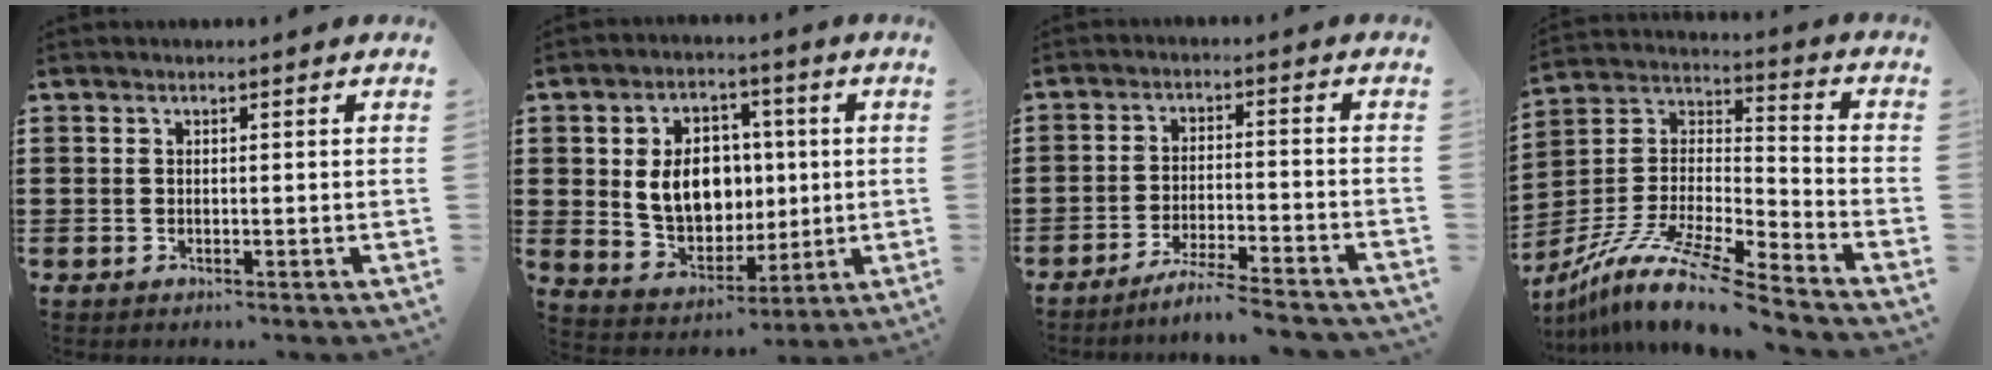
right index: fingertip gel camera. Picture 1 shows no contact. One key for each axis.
{"total": 9.6, "fx": 1.0, "fy": 7.3, "fz": 6.2, "tx": -0.121, "ty": 0.014, "tz": 0.016}
{"total": 5.1, "fx": -4.7, "fy": -0.6, "fz": 1.8, "tx": -0.037, "ty": -0.013, "tz": -0.093}
{"total": 12.1, "fx": -10.0, "fy": 0.8, "fz": 6.8, "tx": -0.147, "ty": 0.007, "tz": -0.200}